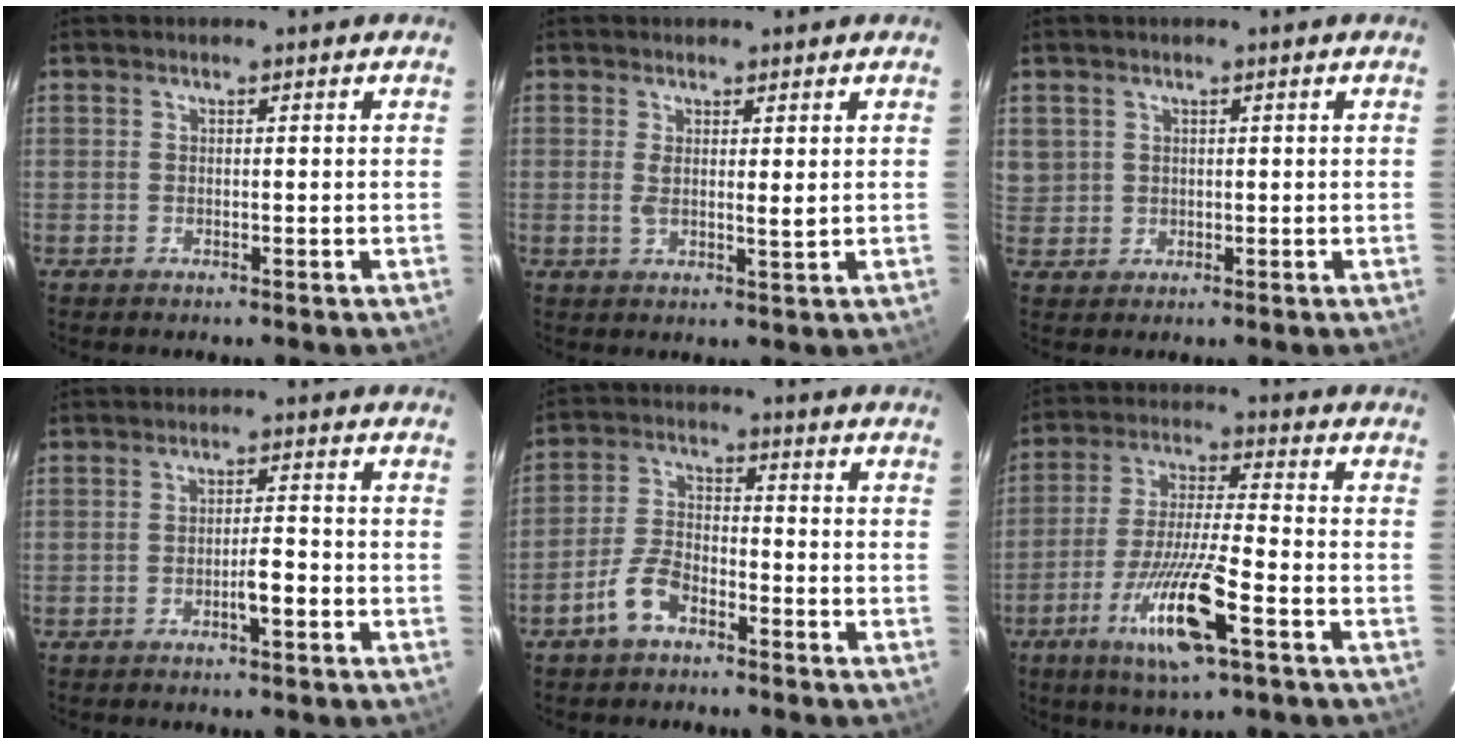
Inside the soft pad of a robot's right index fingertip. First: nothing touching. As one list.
[{"total": 3.0, "force": [0.8, 0.7, 2.8], "torque": [-0.049, -0.008, 0.015]}, {"total": 3.2, "force": [1.2, 2.9, 0.3], "torque": [0.001, 0.004, 0.029]}, {"total": 3.2, "force": [-1.4, 0.4, 2.8], "torque": [-0.043, 0.003, -0.021]}, {"total": 6.3, "force": [-4.0, 3.1, 3.9], "torque": [-0.092, 0.009, -0.079]}, {"total": 13.5, "force": [-6.3, 0.9, 11.9], "torque": [-0.233, -0.024, -0.112]}]